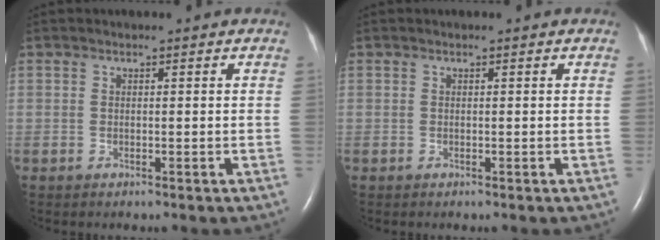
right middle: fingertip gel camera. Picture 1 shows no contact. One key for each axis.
{"total": 0.0}